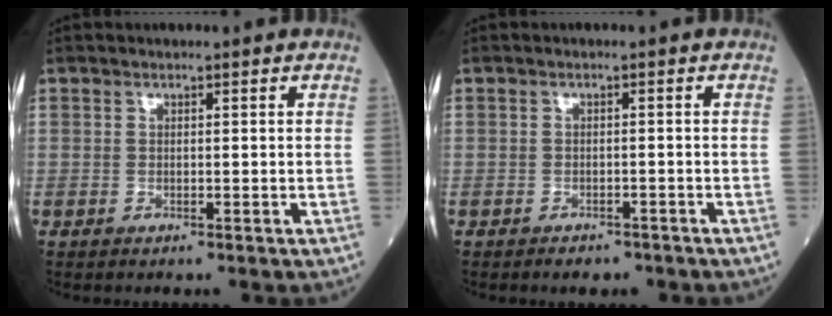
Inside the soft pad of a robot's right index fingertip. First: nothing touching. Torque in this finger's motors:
{"motor_torque": [0.02, -0.12, -0.02, 0.00]}